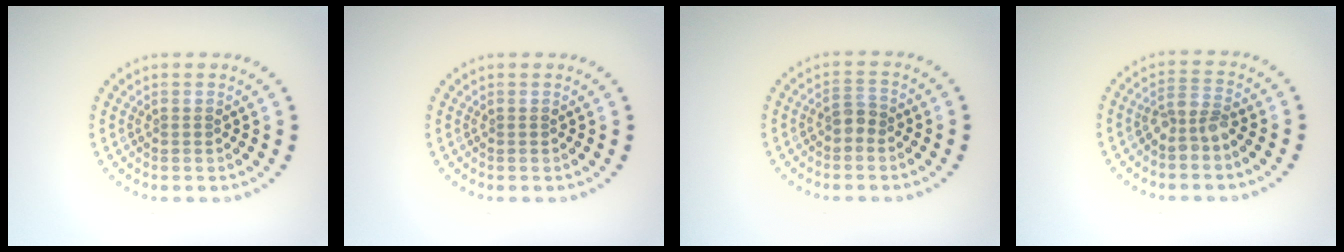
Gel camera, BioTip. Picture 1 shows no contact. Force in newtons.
{"total": 0.0}
{"total": 1.4, "press": 1.3, "slide": 0.7}
{"total": 2.3, "press": 2.0, "slide": 1.1}